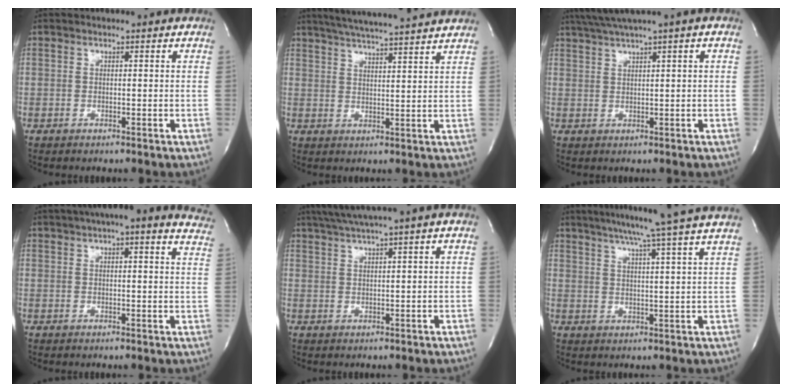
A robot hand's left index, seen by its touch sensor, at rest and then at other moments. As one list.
[{"total": 14.2, "force": [12.8, -0.2, 6.4], "torque": [-0.113, 0.018, 0.175]}, {"total": 5.2, "force": [3.4, -0.8, 3.8], "torque": [-0.077, 0.020, 0.065]}, {"total": 18.4, "force": [15.1, 3.4, 9.9], "torque": [-0.139, 0.034, 0.172]}, {"total": 6.0, "force": [4.1, -1.1, 4.2], "torque": [-0.078, 0.023, 0.073]}, {"total": 13.2, "force": [11.1, -2.4, 6.8], "torque": [-0.111, -0.015, 0.142]}]